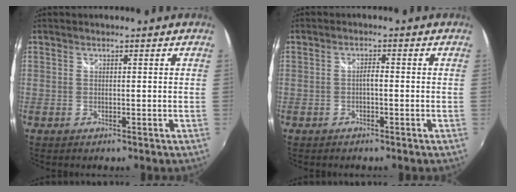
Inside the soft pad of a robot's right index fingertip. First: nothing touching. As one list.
[{"total": 1.4, "force": [-0.5, 0.4, 1.2], "torque": [-0.023, 0.005, -0.010]}]